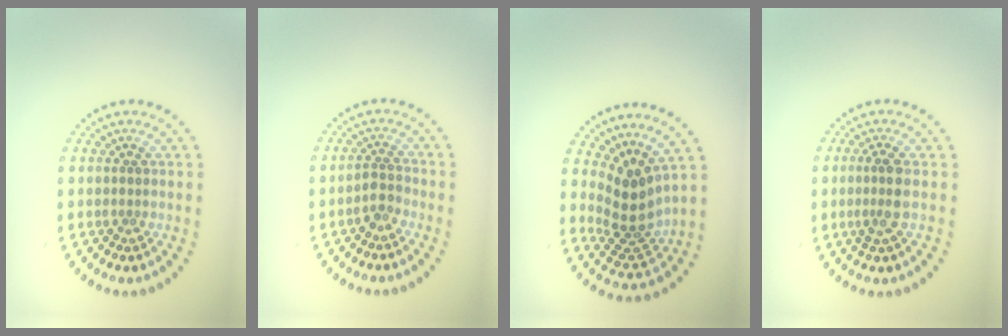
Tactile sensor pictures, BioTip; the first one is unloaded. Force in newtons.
{"total": 1.6, "press": 1.3, "slide": 1.0}
{"total": 4.0, "press": 2.9, "slide": 2.8}
{"total": 2.1, "press": 1.8, "slide": 1.0}